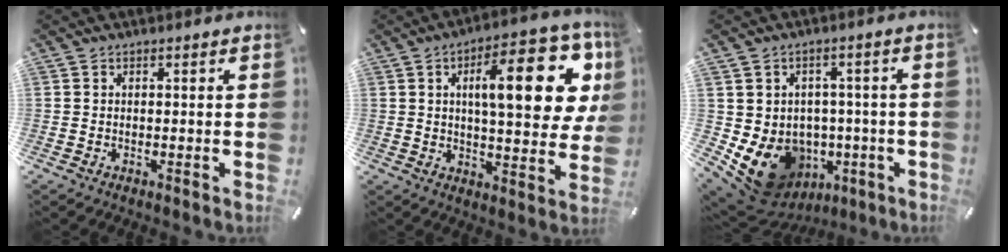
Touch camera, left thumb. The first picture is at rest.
{"total": 21.2, "force": [6.4, 7.8, 18.7], "torque": [-0.269, -0.013, 0.088]}
{"total": 11.7, "force": [-4.0, 9.8, 5.0], "torque": [-0.104, 0.002, -0.056]}